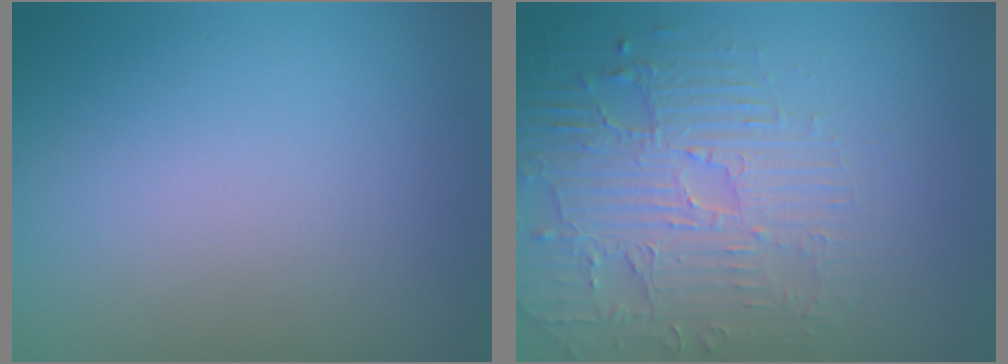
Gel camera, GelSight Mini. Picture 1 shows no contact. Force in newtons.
{"total": 4.3, "press": 4.1, "slide": 1.4}